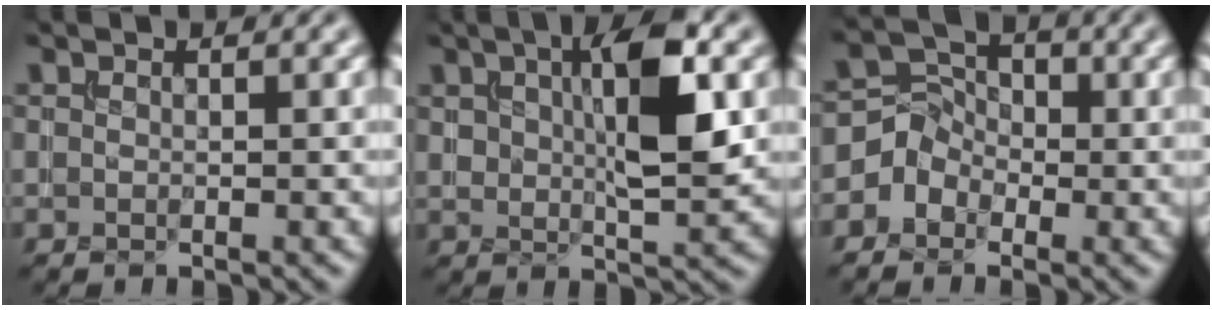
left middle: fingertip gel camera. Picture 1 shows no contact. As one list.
[{"total": 7.7, "force": [2.0, 3.1, 6.8], "torque": [-0.113, 0.008, 0.035]}, {"total": 3.0, "force": [-1.2, 2.6, 0.9], "torque": [0.001, 0.015, -0.031]}]